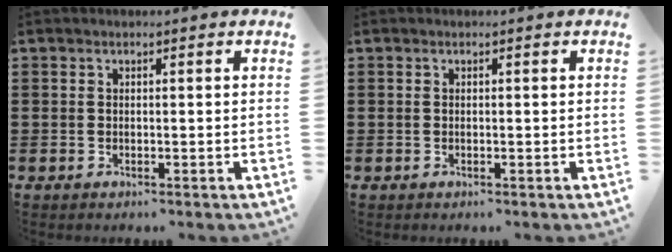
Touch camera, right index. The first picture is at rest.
{"total": 0.0}